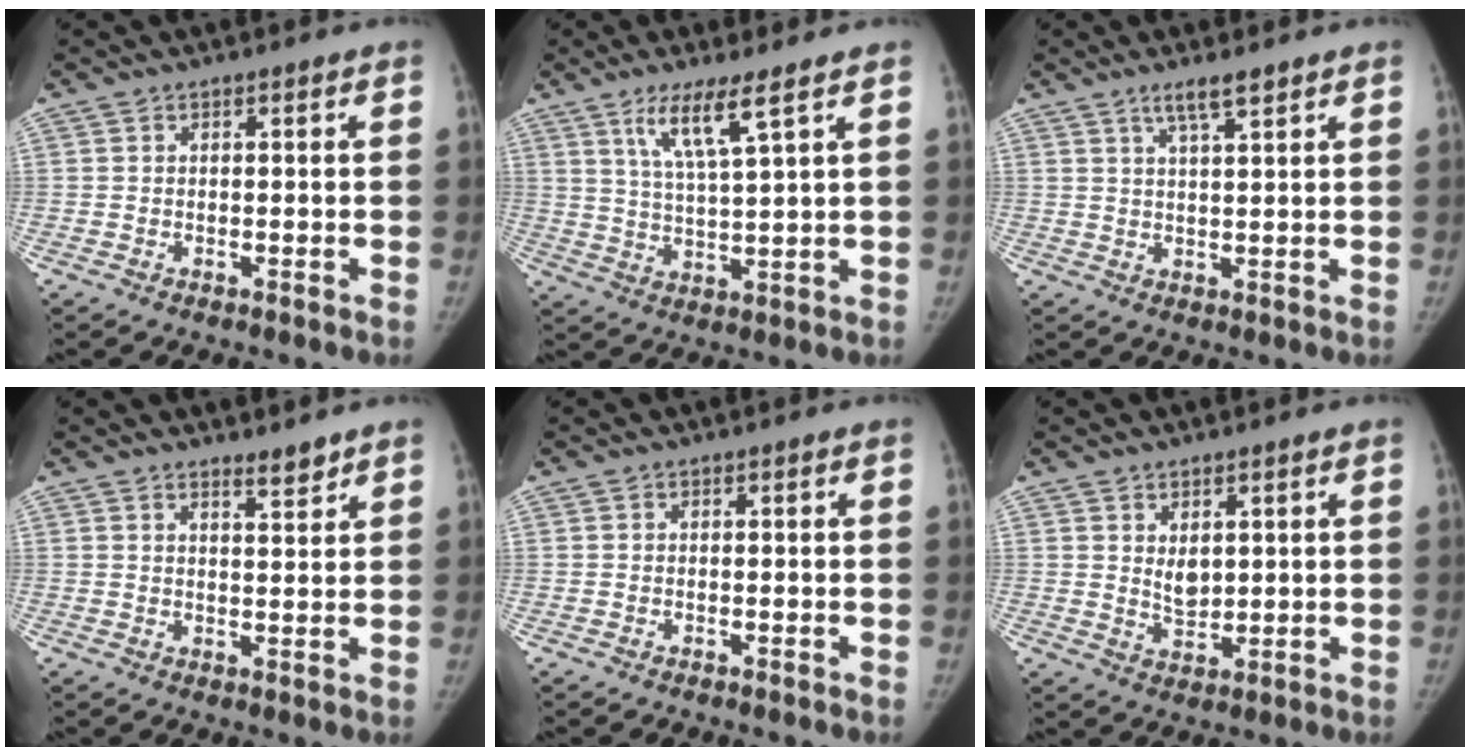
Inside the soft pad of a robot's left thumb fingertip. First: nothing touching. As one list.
[{"total": 7.8, "force": [4.7, 0.5, 6.3], "torque": [-0.124, -0.031, 0.095]}, {"total": 3.9, "force": [2.8, 0.4, 2.8], "torque": [-0.052, -0.012, 0.054]}, {"total": 2.8, "force": [2.5, 0.5, 1.1], "torque": [-0.008, -0.024, 0.041]}, {"total": 0.0}, {"total": 4.0, "force": [1.3, 2.5, 2.8], "torque": [-0.034, -0.015, 0.030]}]